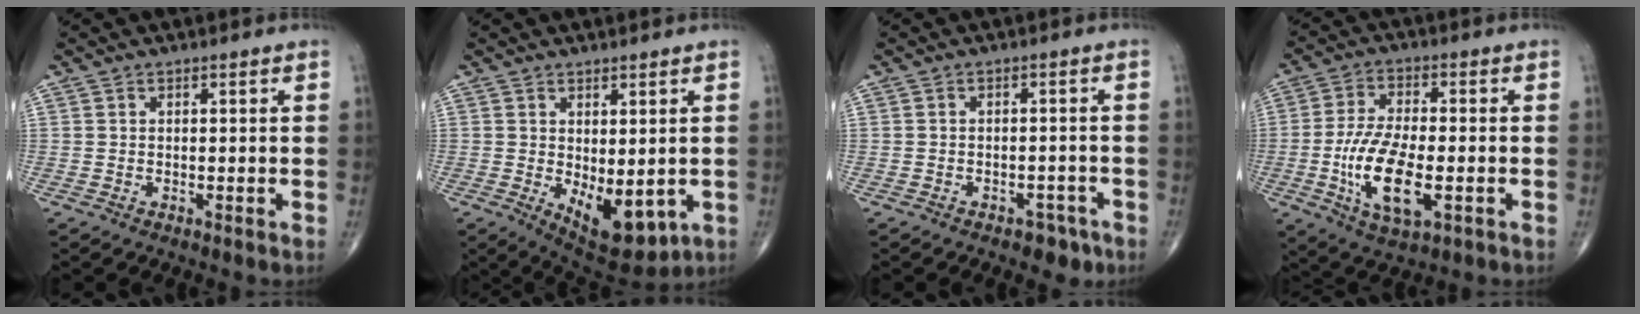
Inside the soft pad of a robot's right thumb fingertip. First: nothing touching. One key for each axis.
{"total": 9.9, "fx": -1.8, "fy": 4.7, "fz": 8.5, "tx": -0.101, "ty": -0.015, "tz": -0.006}
{"total": 3.8, "fx": -2.6, "fy": 2.3, "fz": 1.5, "tx": -0.005, "ty": 0.016, "tz": -0.032}
{"total": 13.3, "fx": -3.2, "fy": 5.6, "fz": 11.6, "tx": -0.222, "ty": 0.002, "tz": -0.055}